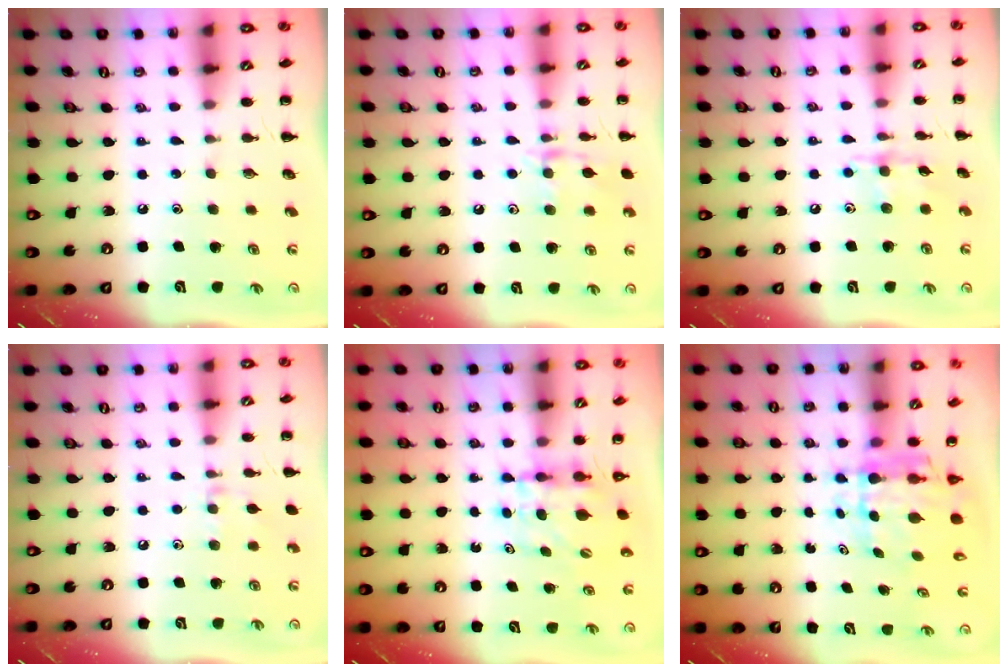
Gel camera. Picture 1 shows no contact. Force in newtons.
{"total": 10.7, "press": 10.7, "slide": 0.6}
{"total": 8.7, "press": 8.7, "slide": 0.7}
{"total": 5.8, "press": 5.5, "slide": 1.9}
{"total": 4.9, "press": 4.9, "slide": 0.1}
{"total": 6.7, "press": 6.2, "slide": 2.5}